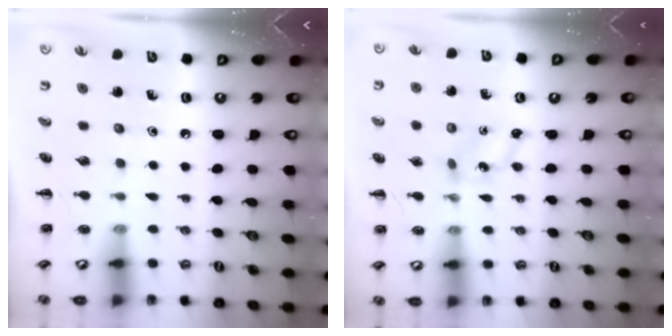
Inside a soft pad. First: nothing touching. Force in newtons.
{"total": 1.1, "press": 1.1, "slide": 0.1}